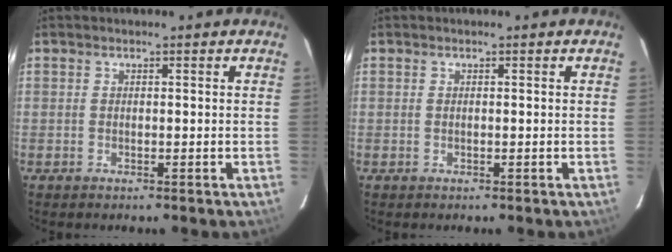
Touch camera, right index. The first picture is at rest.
{"total": 0.0}